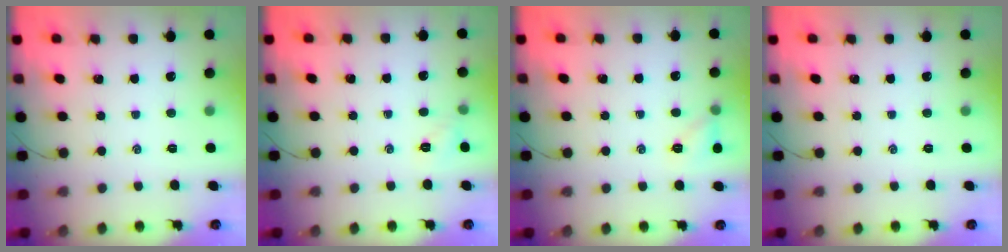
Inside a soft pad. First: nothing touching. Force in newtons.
{"total": 5.9, "press": 5.6, "slide": 1.9}
{"total": 7.7, "press": 7.5, "slide": 1.6}
{"total": 0.0}